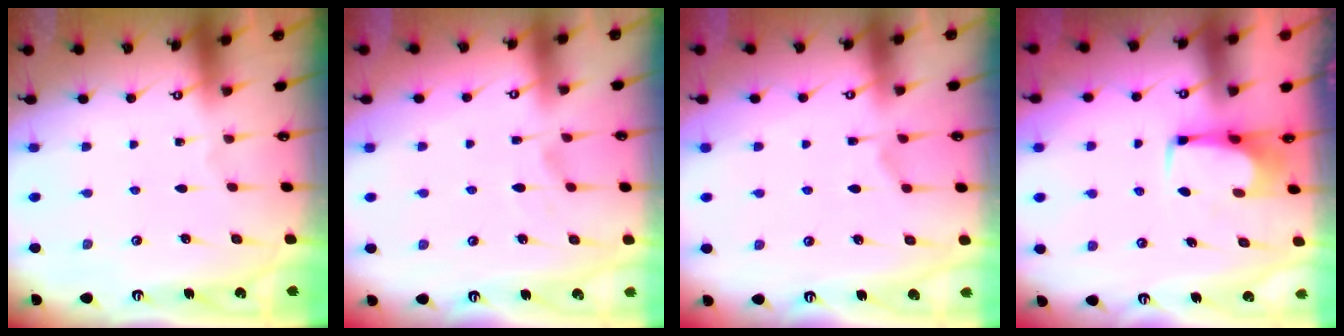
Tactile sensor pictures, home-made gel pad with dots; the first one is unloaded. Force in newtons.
{"total": 2.3, "press": 2.0, "slide": 1.2}
{"total": 1.6, "press": 0.9, "slide": 1.4}
{"total": 0.6, "press": 0.5, "slide": 0.3}